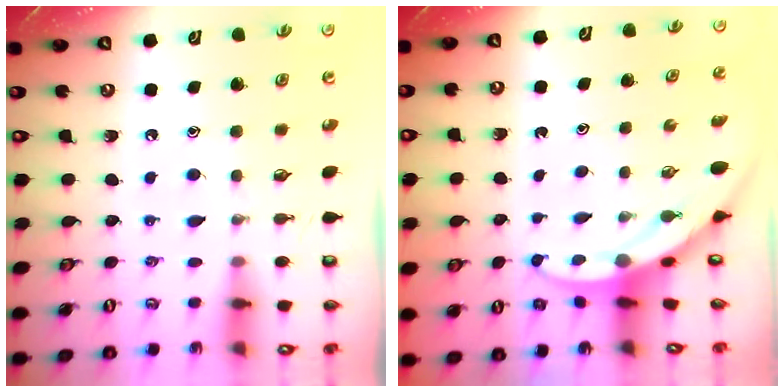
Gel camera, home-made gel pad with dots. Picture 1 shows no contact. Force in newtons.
{"total": 2.8, "press": 2.8, "slide": 0.3}